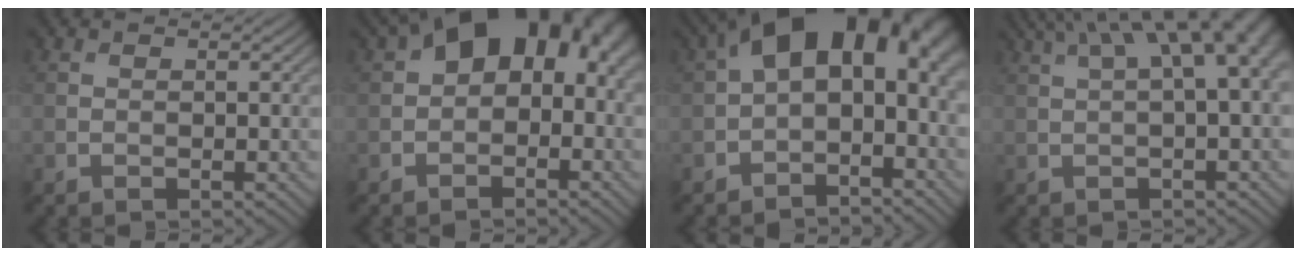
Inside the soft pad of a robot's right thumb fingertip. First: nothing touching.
{"total": 12.5, "force": [2.3, 7.7, 9.6], "torque": [-0.139, 0.020, 0.026]}
{"total": 15.0, "force": [2.0, 8.9, 11.9], "torque": [-0.185, 0.004, 0.035]}
{"total": 10.4, "force": [3.5, 3.2, 9.3], "torque": [-0.133, 0.028, 0.061]}